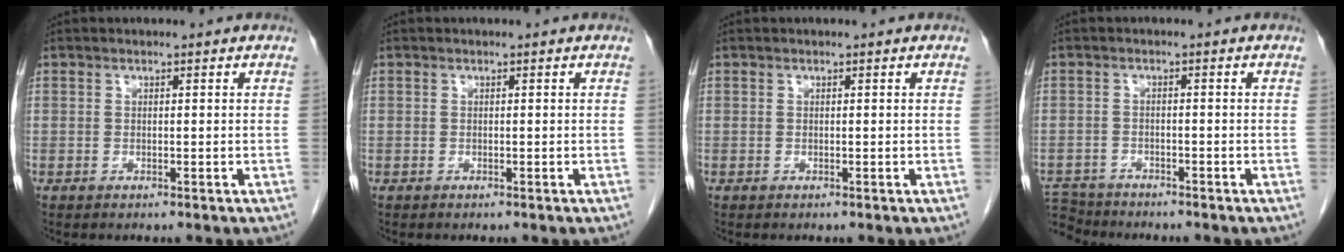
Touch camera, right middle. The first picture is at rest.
{"total": 0.0}
{"total": 0.0}
{"total": 6.1, "force": [-5.8, 1.8, 0.3], "torque": [-0.011, -0.001, -0.104]}